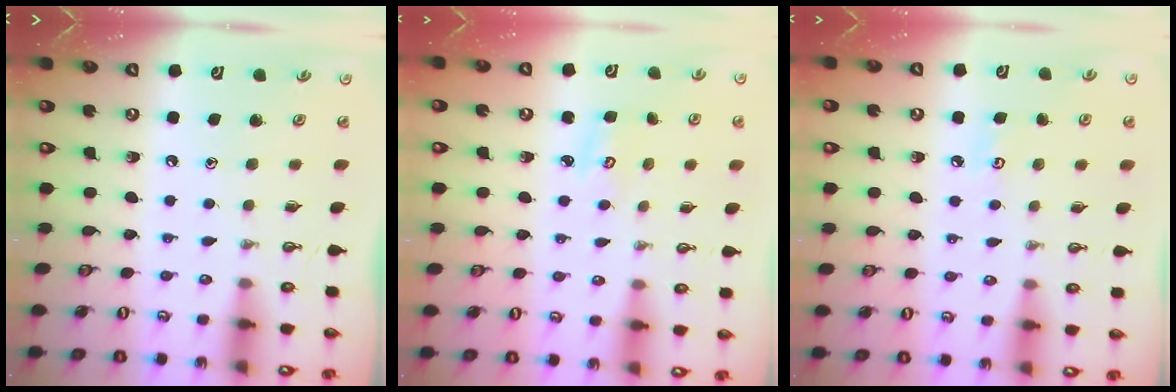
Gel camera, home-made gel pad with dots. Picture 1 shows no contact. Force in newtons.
{"total": 2.9, "press": 2.9, "slide": 0.3}
{"total": 5.0, "press": 5.0, "slide": 0.5}